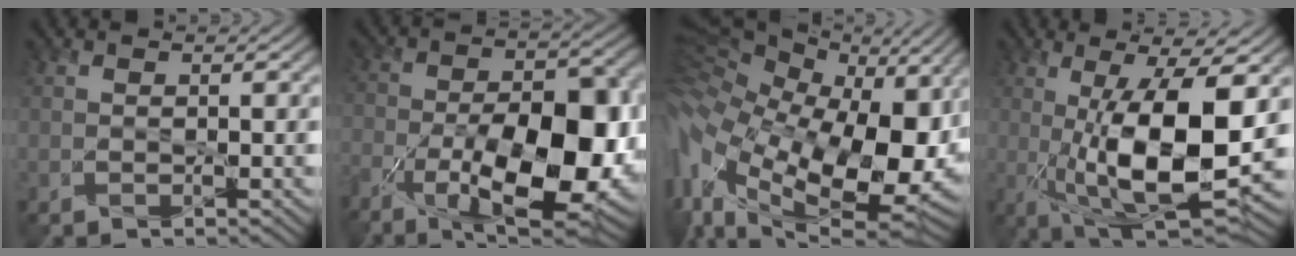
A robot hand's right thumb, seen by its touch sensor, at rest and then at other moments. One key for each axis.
{"total": 17.0, "fx": -6.8, "fy": 7.9, "fz": 13.5, "tx": -0.217, "ty": -0.022, "tz": -0.111}
{"total": 20.0, "fx": 0.3, "fy": 12.4, "fz": 15.6, "tx": -0.327, "ty": -0.027, "tz": 0.023}
{"total": 14.0, "fx": -0.1, "fy": 4.5, "fz": 13.3, "tx": -0.239, "ty": -0.011, "tz": 0.005}